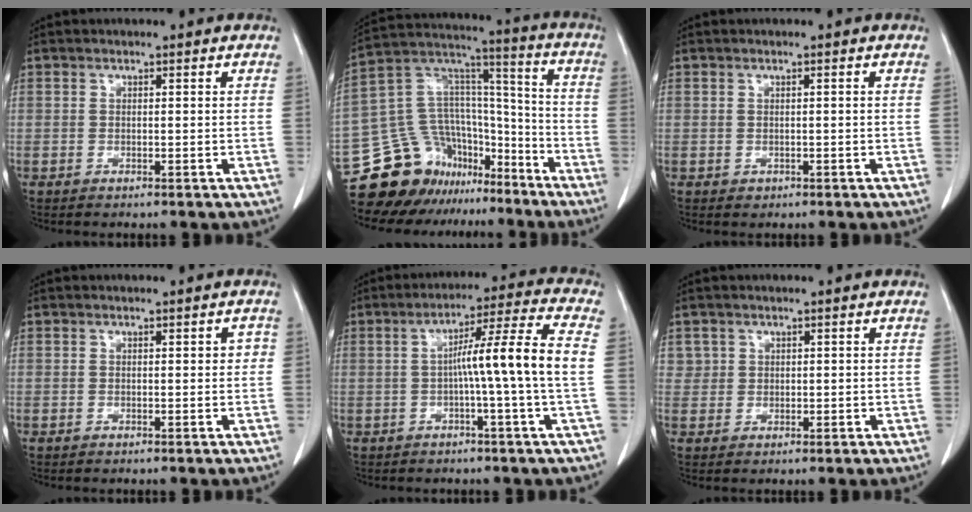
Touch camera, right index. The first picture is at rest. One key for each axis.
{"total": 17.9, "fx": -14.0, "fy": 9.8, "fz": 5.1, "tx": -0.089, "ty": 0.085, "tz": -0.240}
{"total": 0.6, "fx": -0.1, "fy": 0.5, "fz": 0.3, "tx": -0.004, "ty": 0.001, "tz": 0.001}
{"total": 1.5, "fx": 0.2, "fy": 0.7, "fz": 1.3, "tx": -0.010, "ty": 0.006, "tz": 0.002}
{"total": 10.4, "fx": -0.6, "fy": -1.9, "fz": 10.2, "tx": -0.164, "ty": 0.015, "tz": -0.008}
{"total": 2.0, "fx": 1.1, "fy": 1.7, "fz": -0.1, "tx": 0.020, "ty": 0.000, "tz": 0.016}